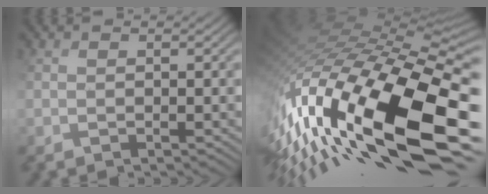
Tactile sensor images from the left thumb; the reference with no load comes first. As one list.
[{"total": 18.6, "force": [-4.8, 8.1, 16.0], "torque": [-0.343, -0.046, -0.062]}]